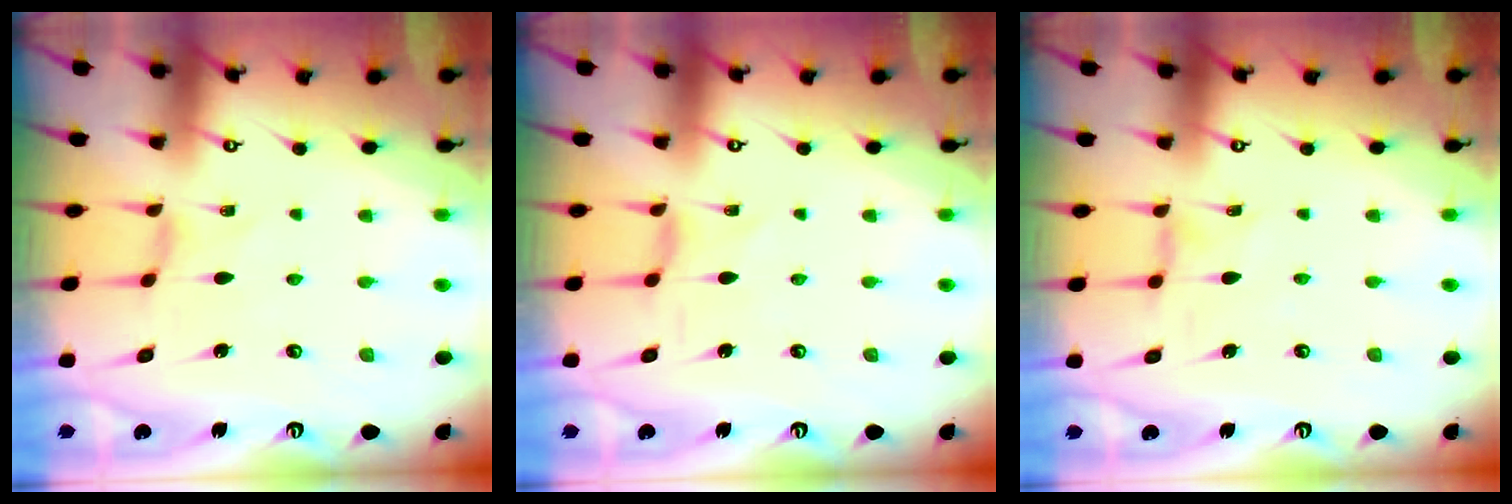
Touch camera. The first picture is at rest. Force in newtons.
{"total": 1.0, "press": 1.0, "slide": 0.2}
{"total": 0.6, "press": 0.5, "slide": 0.3}